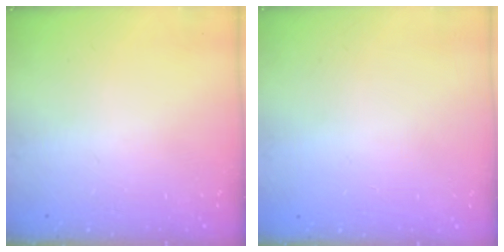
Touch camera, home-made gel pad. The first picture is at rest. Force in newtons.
{"total": 0.0}